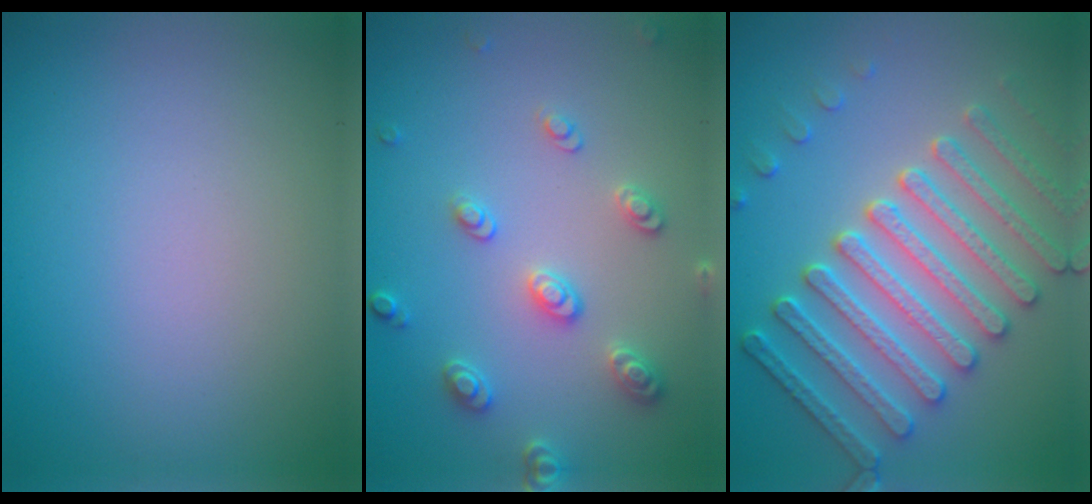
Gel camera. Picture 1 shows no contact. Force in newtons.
{"total": 3.0, "press": 2.9, "slide": 0.6}
{"total": 6.1, "press": 5.6, "slide": 2.2}